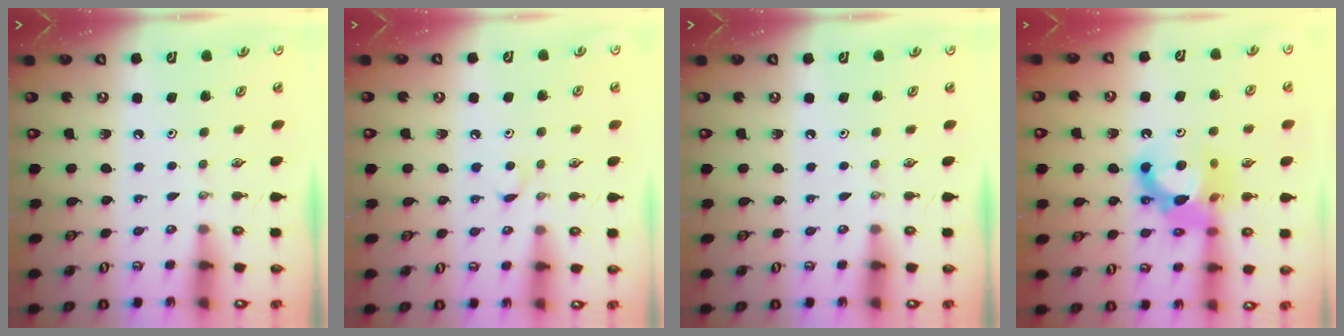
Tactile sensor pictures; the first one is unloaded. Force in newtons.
{"total": 3.8, "press": 3.8, "slide": 0.5}
{"total": 0.0}
{"total": 13.5, "press": 13.5, "slide": 1.1}